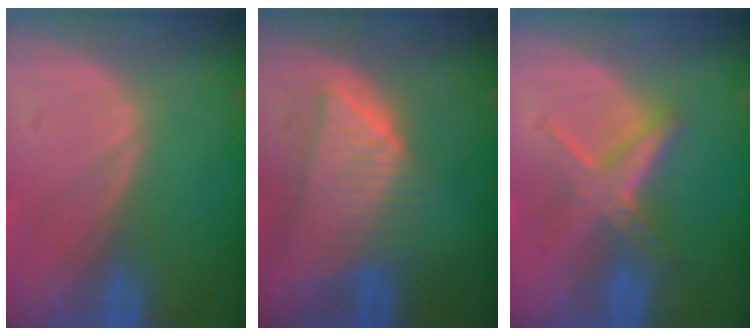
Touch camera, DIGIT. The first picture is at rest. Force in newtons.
{"total": 7.6, "press": 7.1, "slide": 2.9}
{"total": 5.8, "press": 5.5, "slide": 1.8}